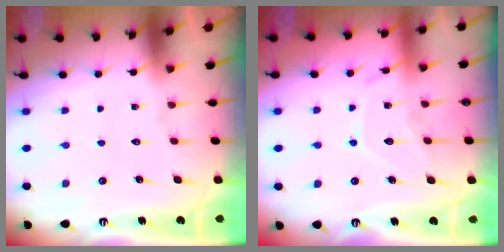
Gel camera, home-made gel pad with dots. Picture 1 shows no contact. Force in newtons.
{"total": 10.2, "press": 10.2, "slide": 0.8}